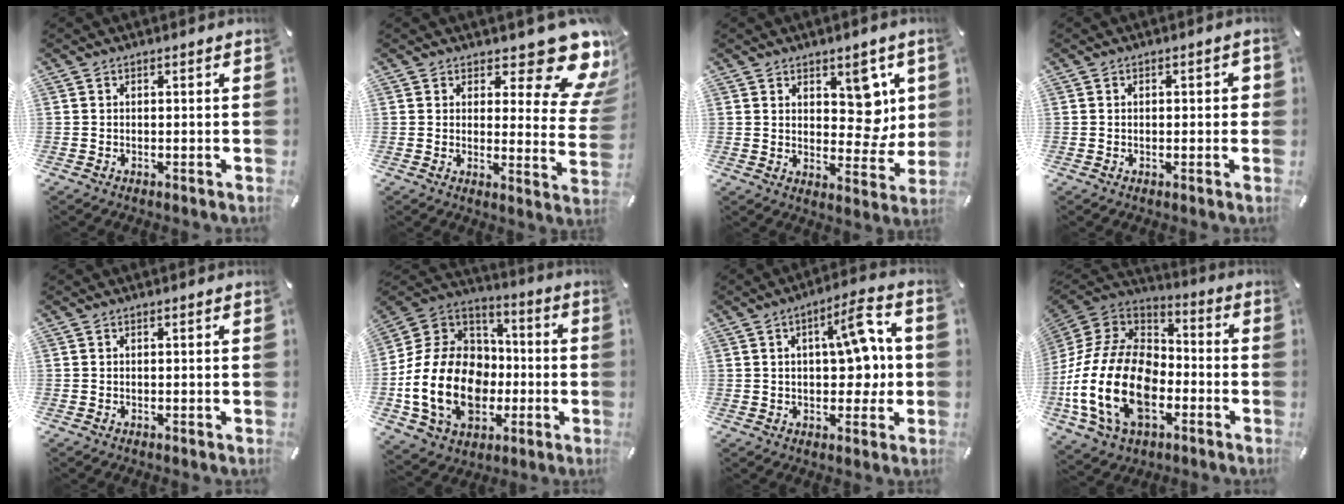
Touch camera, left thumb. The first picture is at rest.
{"total": 14.0, "force": [8.8, 5.8, 9.2], "torque": [-0.100, -0.083, 0.148]}
{"total": 10.4, "force": [4.1, 6.9, 6.6], "torque": [-0.053, -0.035, 0.068]}
{"total": 2.1, "force": [-0.2, 1.1, 1.8], "torque": [-0.025, 0.002, -0.006]}
{"total": 0.0}
{"total": 22.9, "force": [-5.5, 17.1, 14.2], "torque": [-0.305, 0.022, -0.084]}
{"total": 12.3, "force": [1.3, 6.3, 10.5], "torque": [-0.133, -0.004, 0.019]}
{"total": 24.7, "force": [-7.9, 16.2, 16.9], "torque": [-0.367, 0.038, -0.130]}